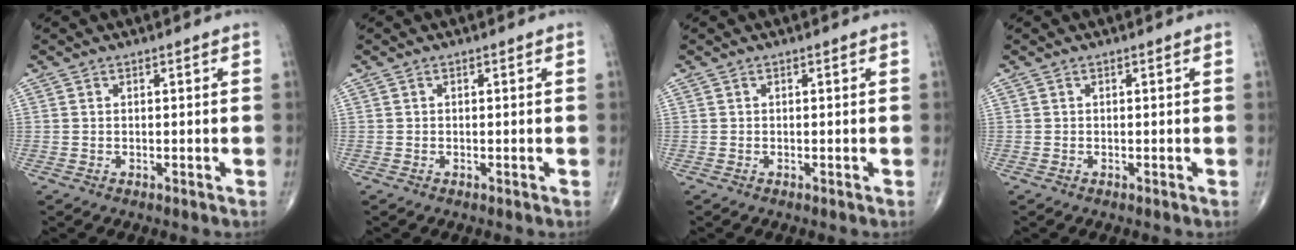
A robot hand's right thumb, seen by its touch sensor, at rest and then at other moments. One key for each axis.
{"total": 0.0}
{"total": 0.0}
{"total": 0.0}